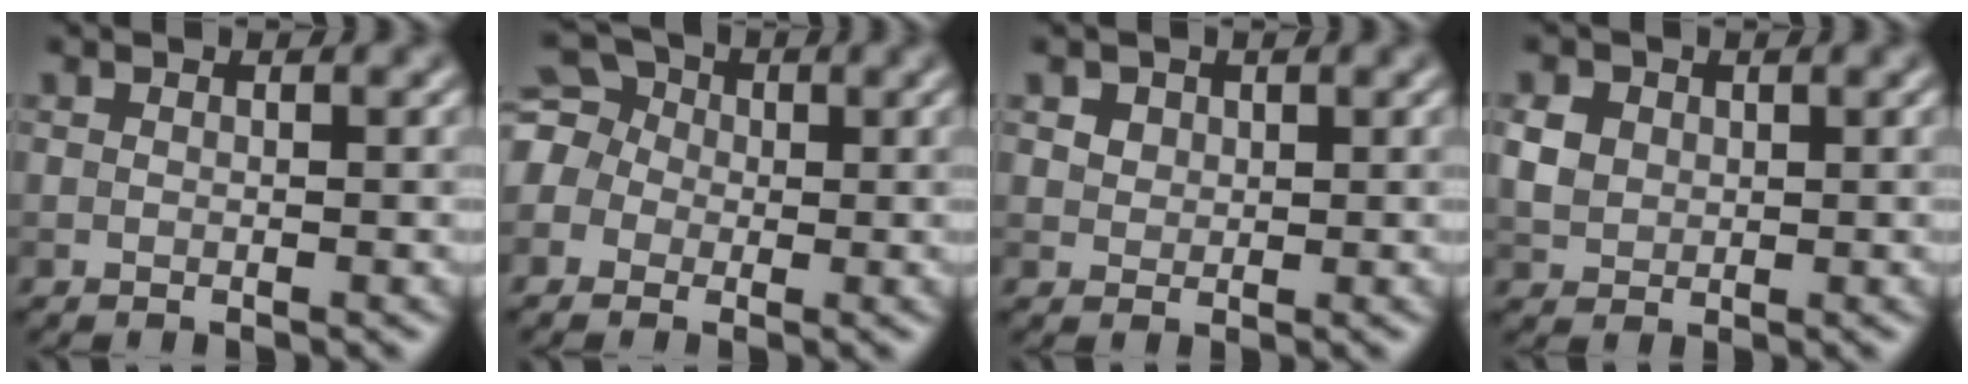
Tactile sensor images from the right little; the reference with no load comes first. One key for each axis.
{"total": 5.3, "fx": 0.3, "fy": 4.9, "fz": 2.2, "tx": -0.052, "ty": 0.030, "tz": -0.034}
{"total": 2.8, "fx": 1.6, "fy": 1.9, "fz": 1.2, "tx": -0.036, "ty": 0.003, "tz": 0.032}
{"total": 2.4, "fx": 0.5, "fy": 2.0, "fz": 1.1, "tx": -0.028, "ty": 0.001, "tz": 0.011}